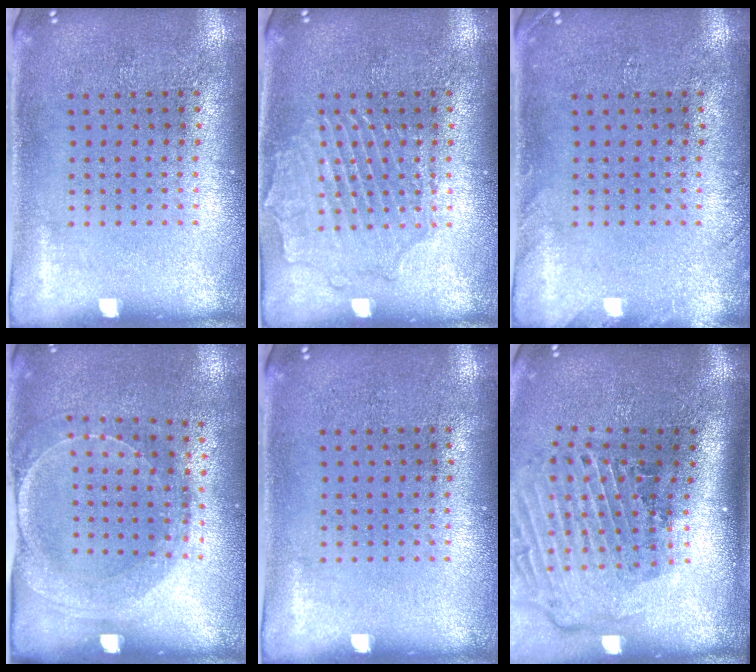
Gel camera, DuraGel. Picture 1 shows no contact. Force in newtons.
{"total": 2.1, "press": 2.1, "slide": 0.2}
{"total": 1.1, "press": 1.1, "slide": 0.1}
{"total": 1.5, "press": 1.5, "slide": 0.4}
{"total": 0.0}
{"total": 2.9, "press": 2.0, "slide": 2.2}